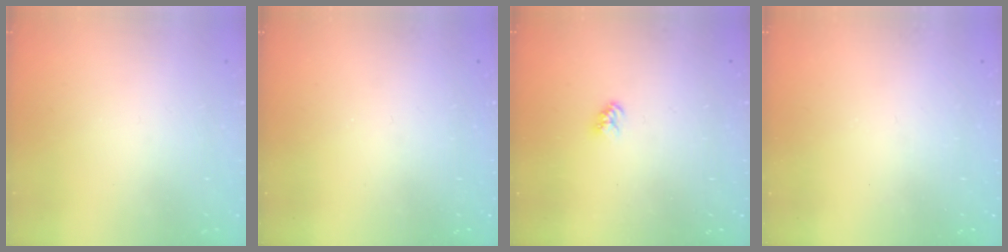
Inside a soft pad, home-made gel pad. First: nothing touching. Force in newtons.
{"total": 0.0}
{"total": 3.2, "press": 3.2, "slide": 0.3}
{"total": 0.0}